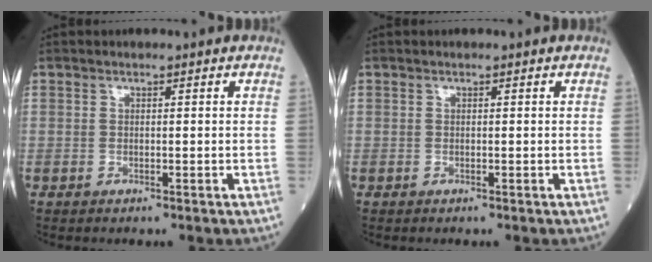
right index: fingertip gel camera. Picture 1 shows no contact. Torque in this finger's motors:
{"motor_torque": [0.11, 0.02, 0.05, 0.01]}